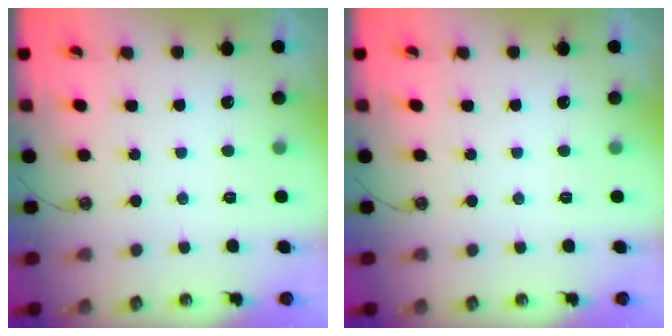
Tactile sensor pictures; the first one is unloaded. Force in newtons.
{"total": 0.0}